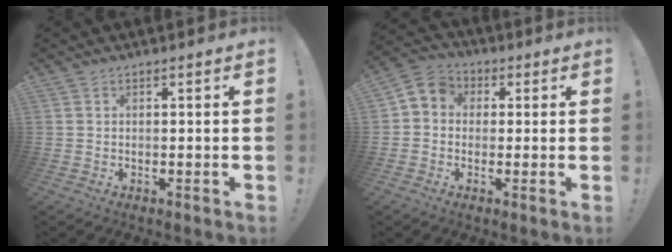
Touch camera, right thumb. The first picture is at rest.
{"total": 5.6, "force": [0.0, 5.1, 2.5], "torque": [-0.045, 0.018, 0.005]}